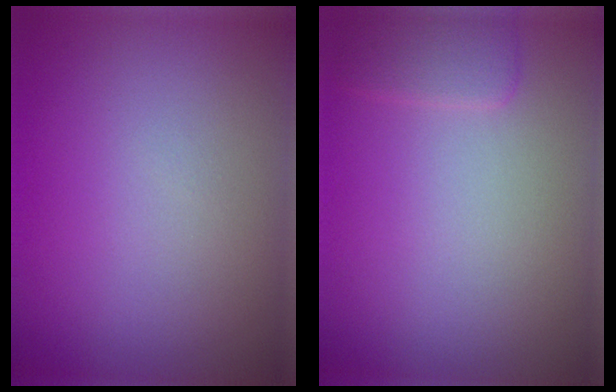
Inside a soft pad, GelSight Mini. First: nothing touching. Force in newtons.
{"total": 1.6, "press": 1.6, "slide": 0.1}